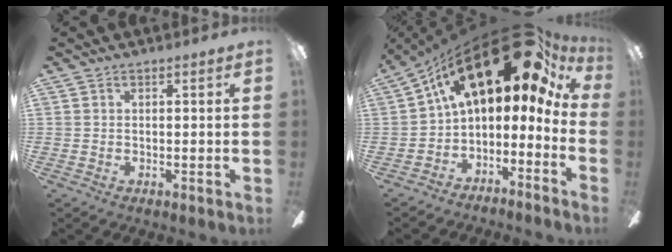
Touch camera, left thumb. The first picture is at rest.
{"total": 24.0, "force": [13.0, 10.2, 17.4], "torque": [-0.255, -0.081, 0.236]}